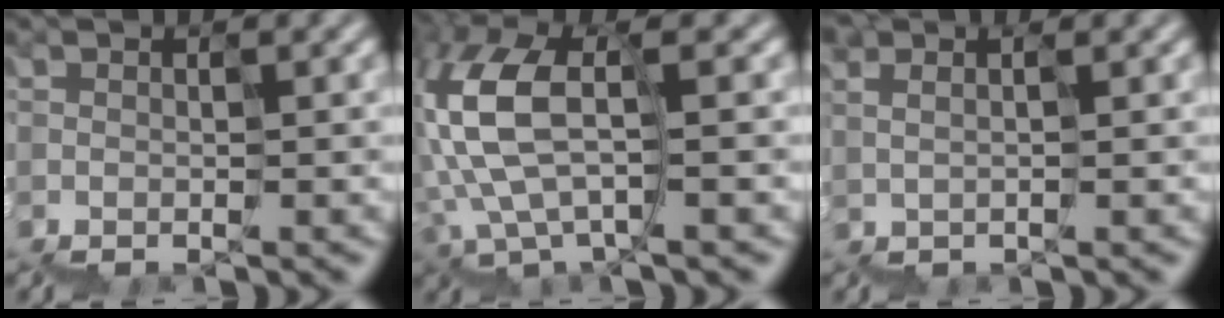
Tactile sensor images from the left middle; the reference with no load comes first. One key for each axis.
{"total": 5.6, "fx": 1.0, "fy": 2.2, "fz": 5.1, "tx": -0.139, "ty": 0.027, "tz": 0.018}
{"total": 1.4, "fx": 0.9, "fy": 0.6, "fz": 0.9, "tx": 0.004, "ty": 0.016, "tz": 0.020}